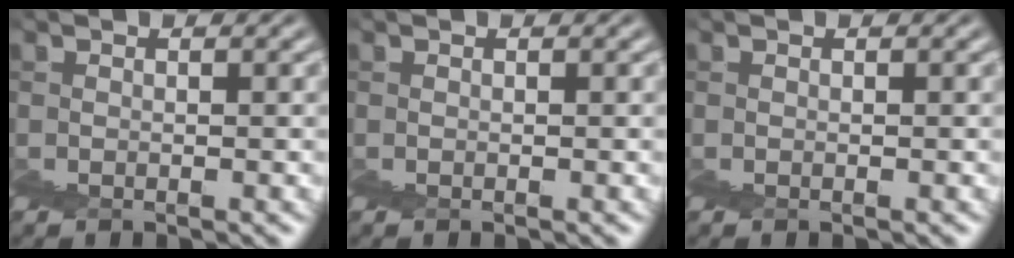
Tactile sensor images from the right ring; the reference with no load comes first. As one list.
[{"total": 0.0}, {"total": 0.0}]